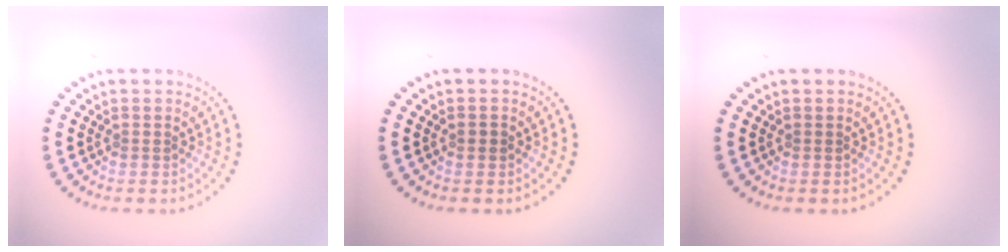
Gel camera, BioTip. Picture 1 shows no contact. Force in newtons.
{"total": 0.8, "press": 0.8, "slide": 0.3}
{"total": 0.0}